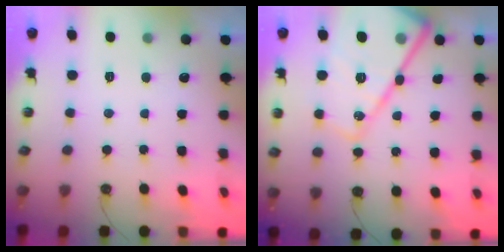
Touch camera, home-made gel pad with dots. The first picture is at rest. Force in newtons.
{"total": 24.3, "press": 24.2, "slide": 2.5}